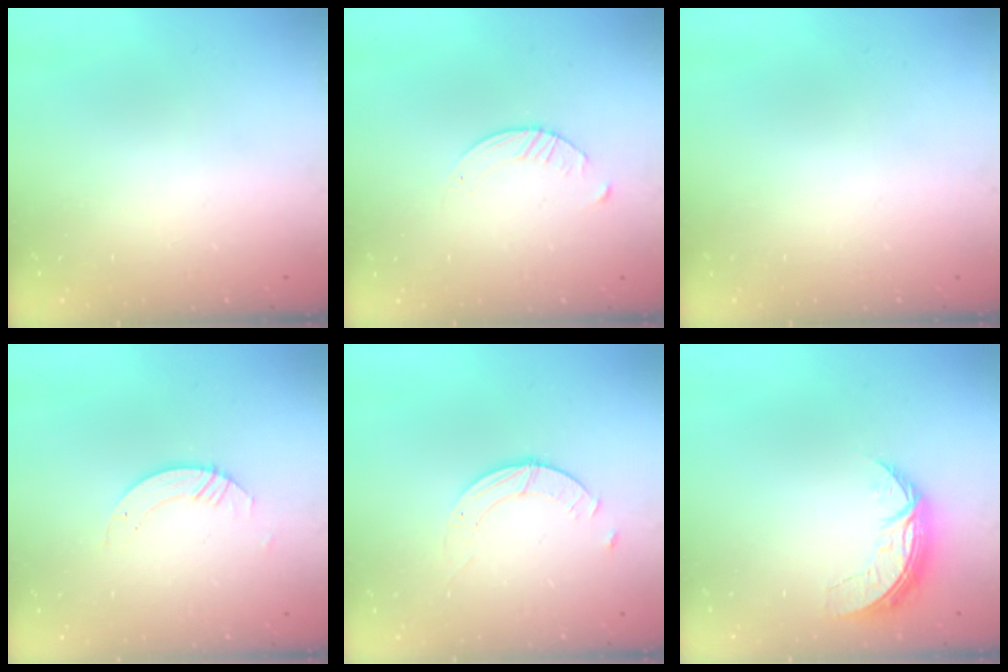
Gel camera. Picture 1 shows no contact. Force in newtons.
{"total": 3.1, "press": 3.0, "slide": 0.4}
{"total": 0.0}
{"total": 3.5, "press": 3.5, "slide": 0.4}
{"total": 2.3, "press": 2.3, "slide": 0.3}
{"total": 7.1, "press": 7.1, "slide": 0.6}